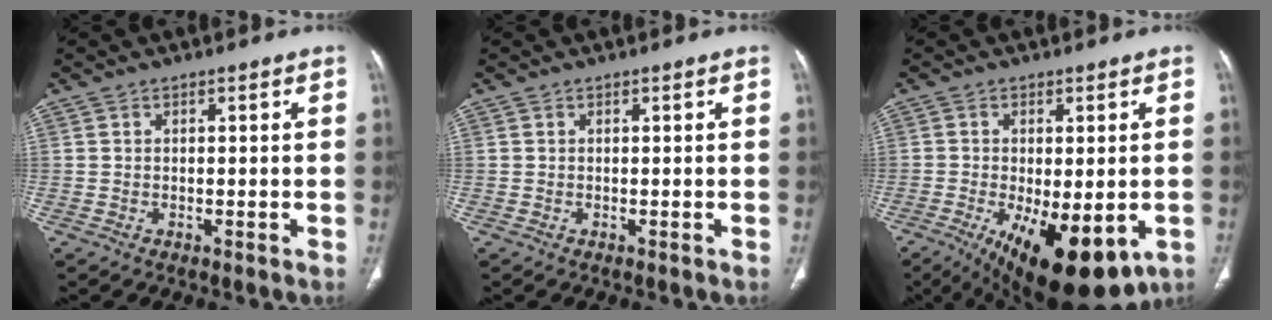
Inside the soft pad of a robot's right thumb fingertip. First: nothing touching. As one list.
[{"total": 0.0}, {"total": 17.7, "force": [-7.1, 7.5, 14.4], "torque": [-0.197, -0.019, -0.089]}]